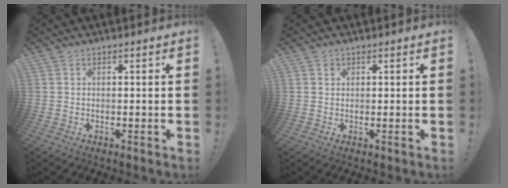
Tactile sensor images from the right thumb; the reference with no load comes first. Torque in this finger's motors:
{"motor_torque": [-0.16, 0.24, 0.11, -0.03, -0.04]}